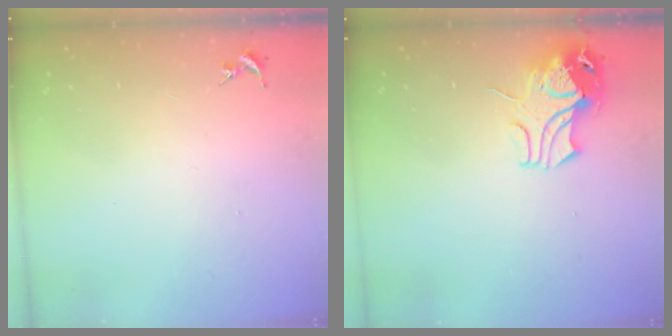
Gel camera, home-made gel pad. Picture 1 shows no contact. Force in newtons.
{"total": 11.5, "press": 11.4, "slide": 1.2}